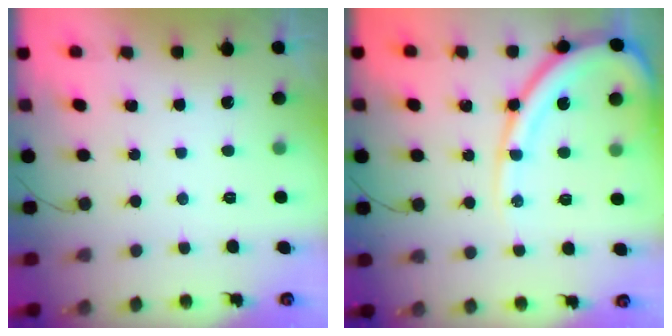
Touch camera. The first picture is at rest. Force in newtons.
{"total": 15.8, "press": 15.7, "slide": 1.5}